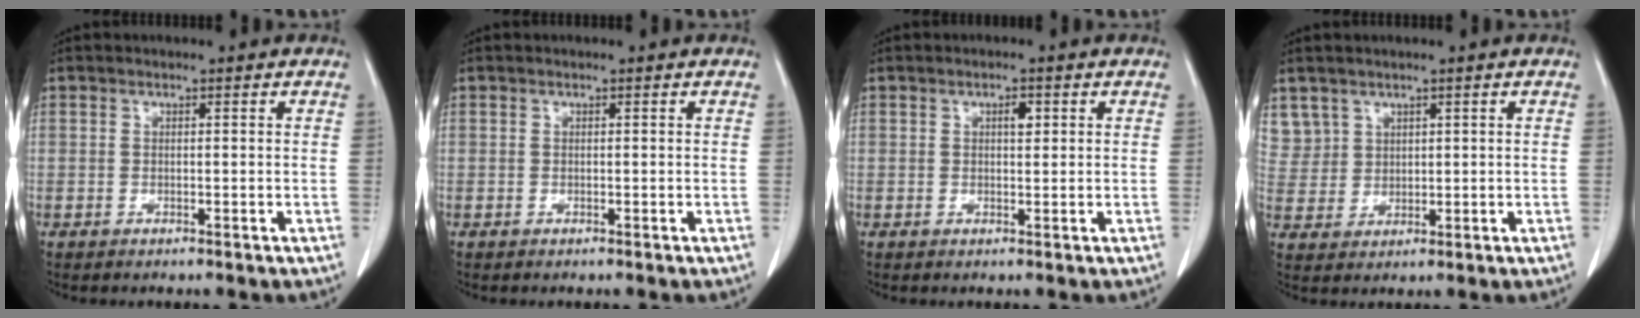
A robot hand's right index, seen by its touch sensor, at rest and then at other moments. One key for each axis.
{"total": 0.0}
{"total": 1.6, "fx": 0.6, "fy": 0.7, "fz": 1.4, "tx": -0.022, "ty": 0.001, "tz": 0.009}
{"total": 5.2, "fx": 3.3, "fy": 4.0, "fz": -0.1, "tx": 0.010, "ty": 0.005, "tz": 0.073}